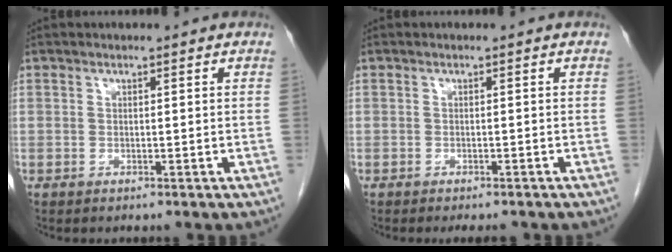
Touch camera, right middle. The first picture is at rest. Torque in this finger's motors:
{"motor_torque": [0.30, -0.05, 0.14, 0.02]}